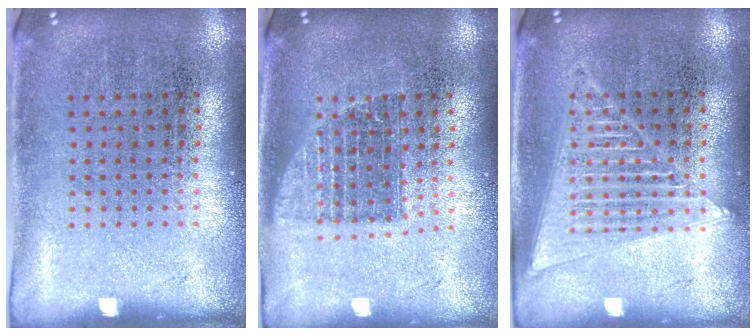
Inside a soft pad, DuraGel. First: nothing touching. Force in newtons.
{"total": 1.3, "press": 1.1, "slide": 0.7}
{"total": 1.5, "press": 1.5, "slide": 0.1}